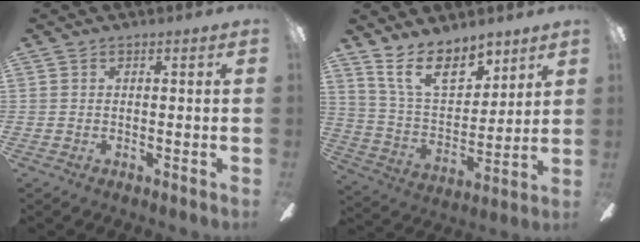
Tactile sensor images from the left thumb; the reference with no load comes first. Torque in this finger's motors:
{"motor_torque": [0.35, 0.32, 0.04, -0.25, 0.14]}